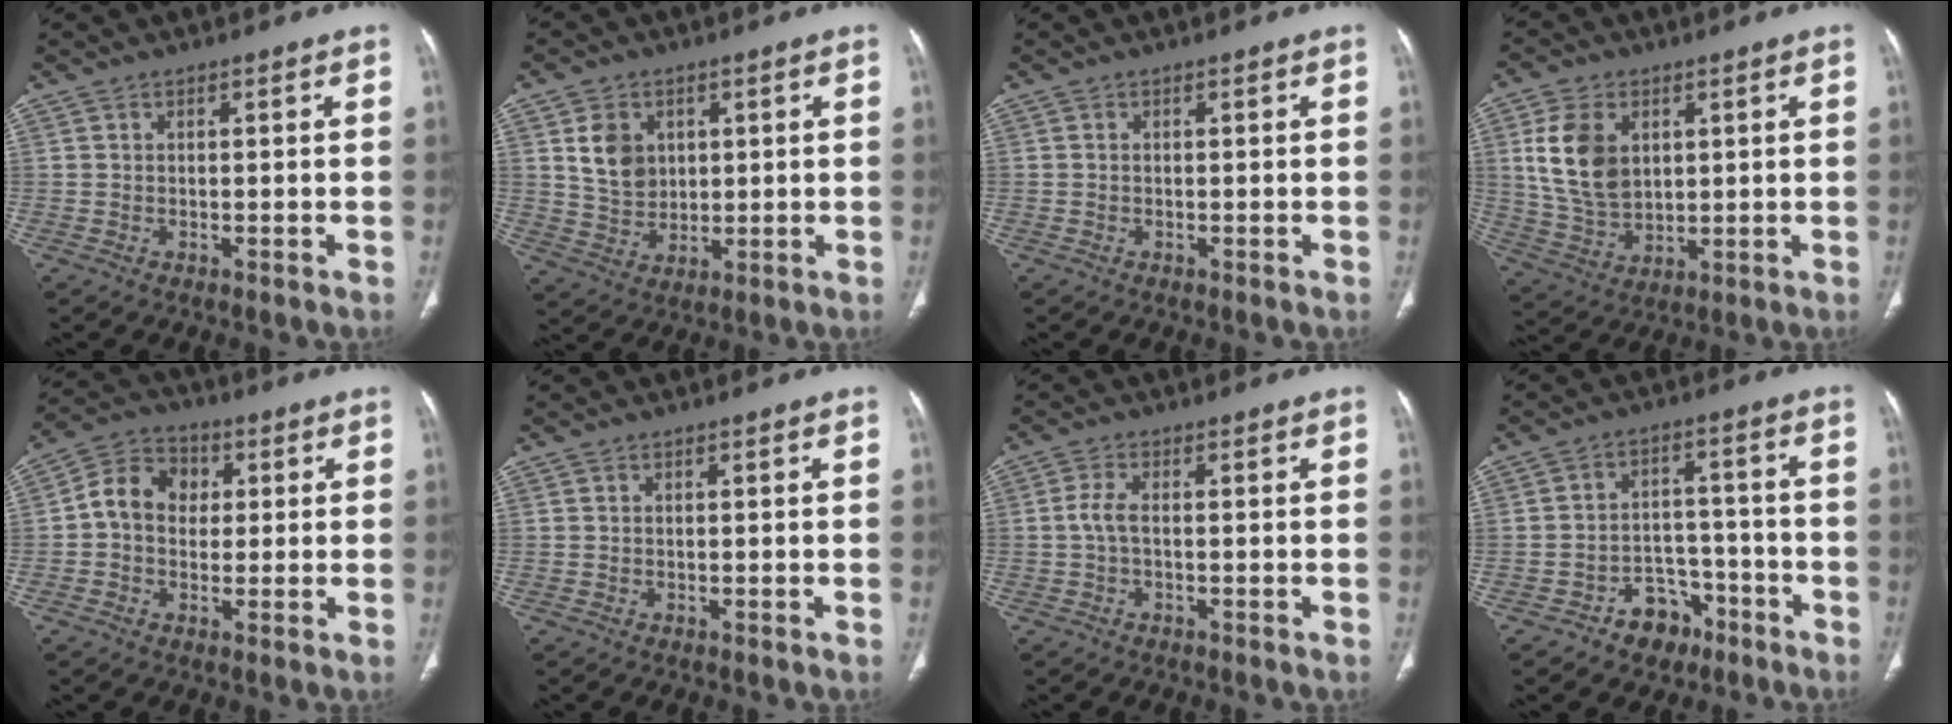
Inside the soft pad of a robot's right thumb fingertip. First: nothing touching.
{"total": 8.7, "force": [2.6, 6.8, 4.8], "torque": [-0.060, -0.016, 0.061]}
{"total": 0.0}
{"total": 11.9, "force": [3.1, 8.1, 8.0], "torque": [-0.140, -0.012, 0.071]}
{"total": 8.8, "force": [0.8, 7.2, 5.1], "torque": [-0.067, 0.022, 0.002]}
{"total": 0.0}
{"total": 2.7, "force": [-0.3, 1.0, 2.5], "torque": [-0.059, 0.000, -0.009]}
{"total": 7.6, "force": [-4.7, 5.4, 2.6], "torque": [-0.003, 0.048, -0.070]}